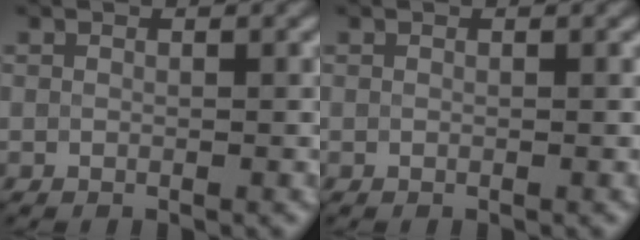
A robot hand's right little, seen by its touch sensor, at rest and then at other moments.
{"total": 0.0}